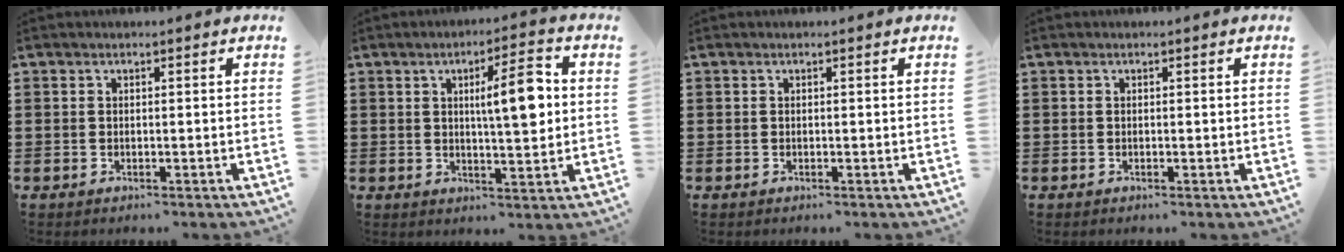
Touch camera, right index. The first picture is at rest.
{"total": 8.2, "force": [1.4, 2.0, 7.9], "torque": [-0.125, -0.003, 0.016]}
{"total": 0.0}
{"total": 0.0}